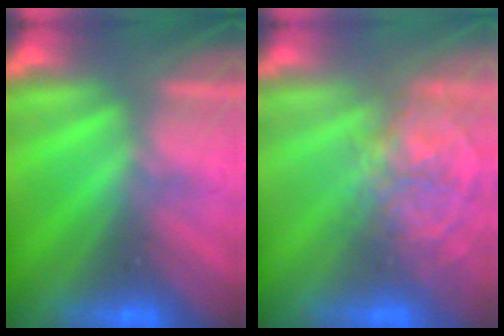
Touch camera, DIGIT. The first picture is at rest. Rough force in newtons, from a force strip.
{"total": 3.7}